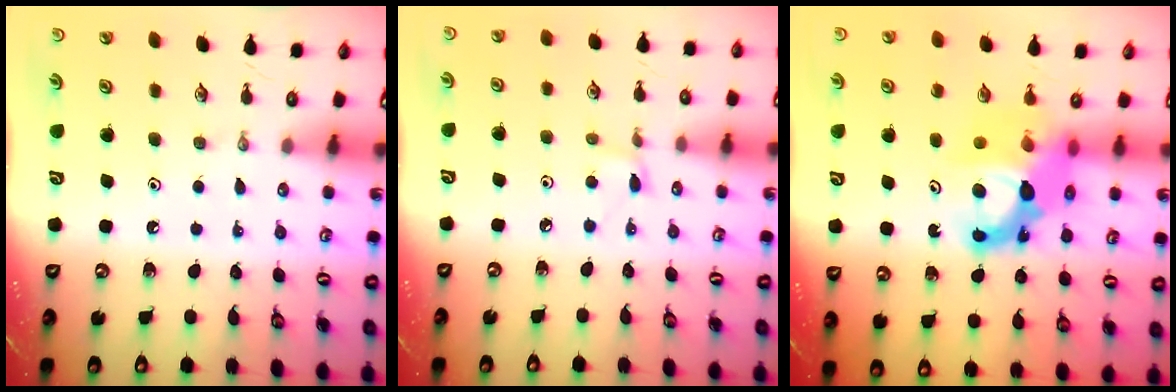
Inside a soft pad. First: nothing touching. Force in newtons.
{"total": 3.7, "press": 3.7, "slide": 0.4}
{"total": 14.4, "press": 14.4, "slide": 1.4}